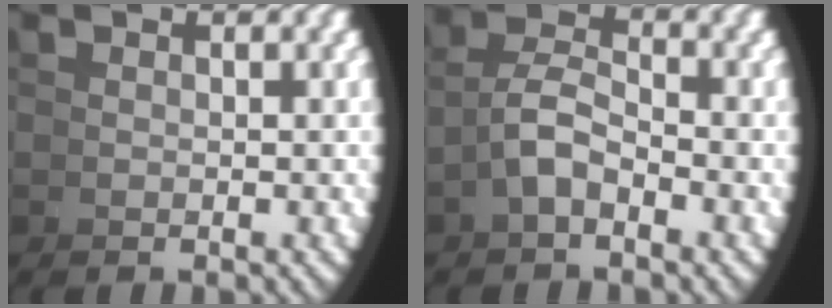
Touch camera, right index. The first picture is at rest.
{"total": 3.4, "force": [-0.9, 2.2, 2.4], "torque": [-0.045, -0.007, -0.017]}